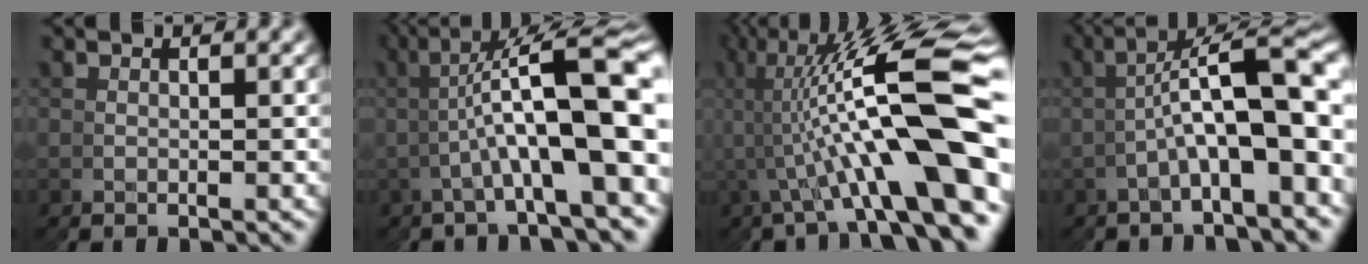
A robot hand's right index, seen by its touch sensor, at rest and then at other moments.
{"total": 11.3, "force": [1.8, 4.7, 10.1], "torque": [-0.138, 0.018, 0.021]}
{"total": 11.4, "force": [1.6, 4.1, 10.5], "torque": [-0.166, 0.014, 0.018]}
{"total": 8.6, "force": [0.0, 3.6, 7.8], "torque": [-0.106, 0.008, -0.001]}